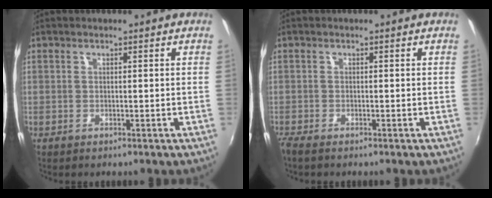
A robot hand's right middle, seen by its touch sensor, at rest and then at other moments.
{"total": 1.4, "force": [-1.2, 0.2, 0.7], "torque": [-0.016, -0.007, -0.025]}